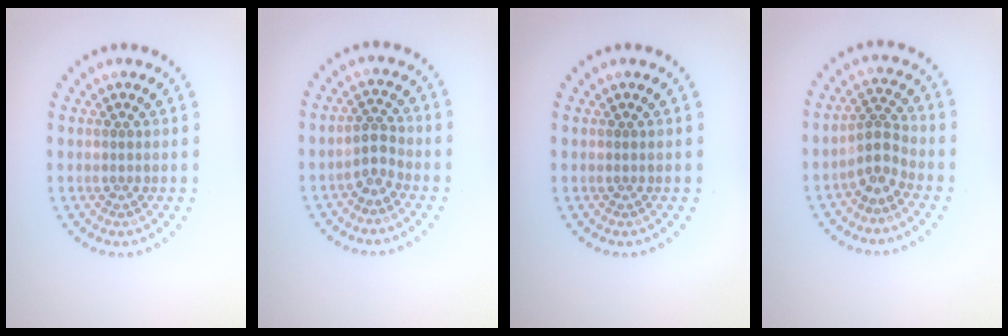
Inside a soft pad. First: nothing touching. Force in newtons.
{"total": 1.7, "press": 1.5, "slide": 0.9}
{"total": 0.0}
{"total": 2.5, "press": 1.8, "slide": 1.8}